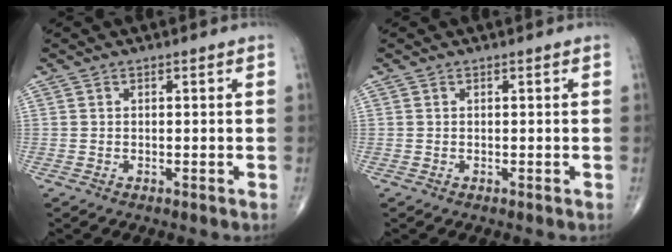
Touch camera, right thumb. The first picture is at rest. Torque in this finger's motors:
{"motor_torque": [0.01, 0.02, -0.05, 0.07, 0.03]}